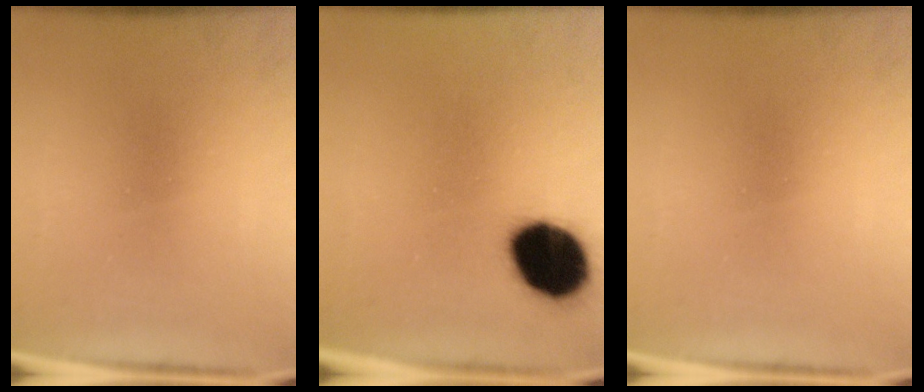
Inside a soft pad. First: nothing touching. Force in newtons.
{"total": 14.8}
{"total": 0.0}